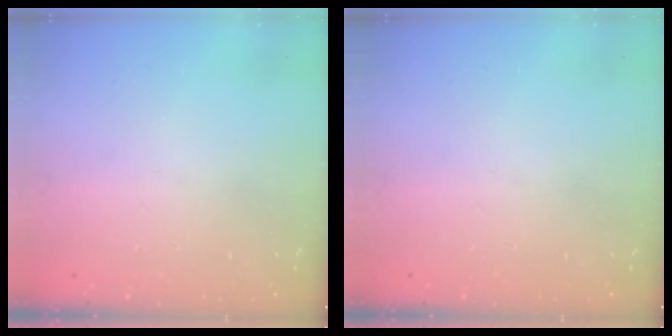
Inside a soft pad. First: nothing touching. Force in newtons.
{"total": 0.0}